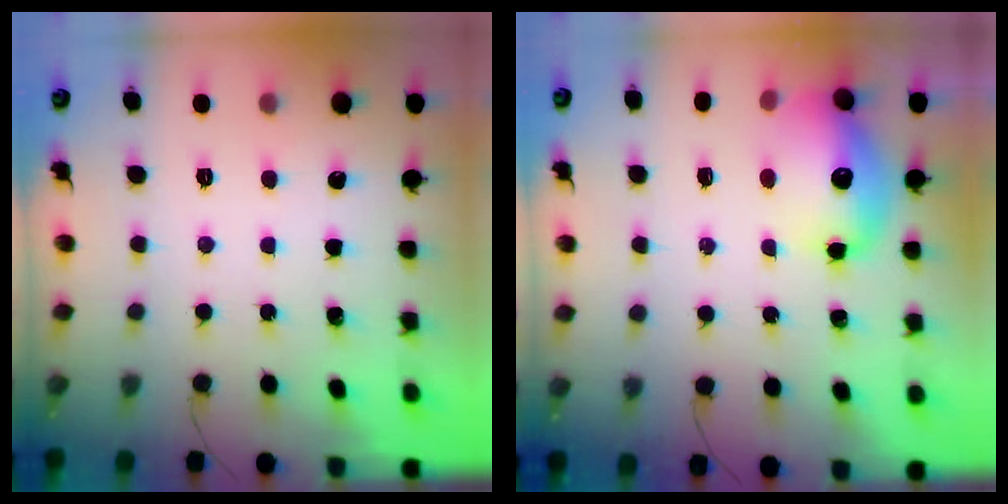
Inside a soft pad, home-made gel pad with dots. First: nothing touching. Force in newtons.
{"total": 12.4, "press": 12.0, "slide": 2.8}